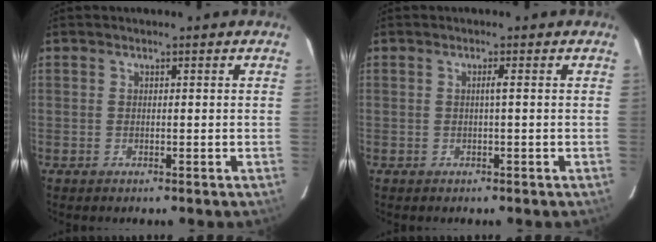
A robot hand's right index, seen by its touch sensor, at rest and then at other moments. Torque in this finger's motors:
{"motor_torque": [0.20, 0.01, 0.00, 0.03]}